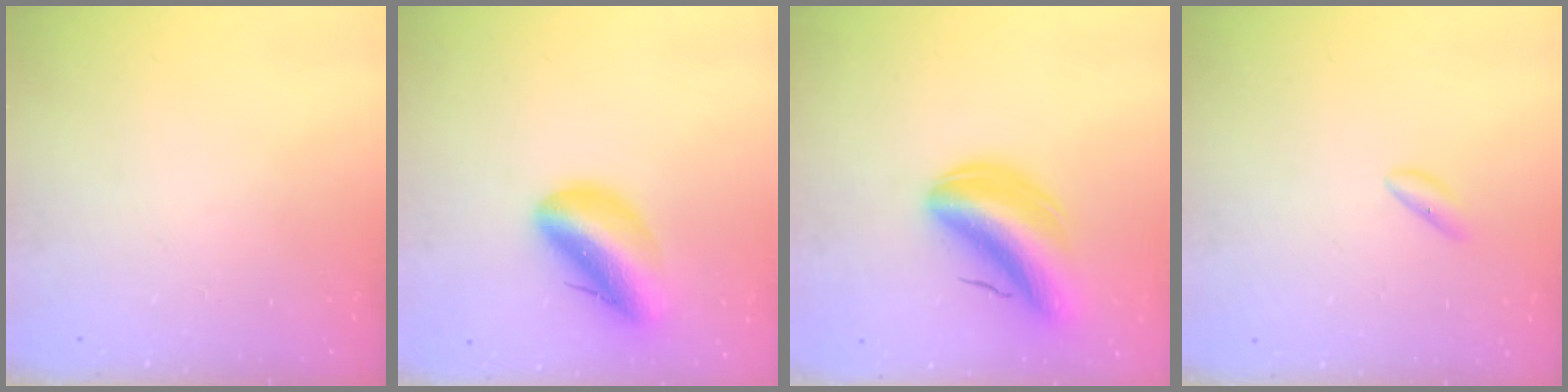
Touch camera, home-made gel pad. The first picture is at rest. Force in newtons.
{"total": 13.6, "press": 13.0, "slide": 4.1}
{"total": 13.3, "press": 12.7, "slide": 3.9}
{"total": 3.4, "press": 3.2, "slide": 1.1}